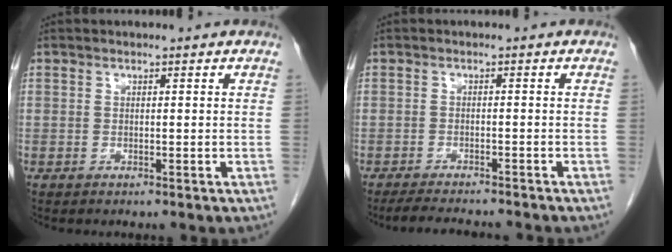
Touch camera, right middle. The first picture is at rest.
{"total": 7.4, "force": [-6.8, 0.7, 2.8], "torque": [-0.038, -0.012, -0.103]}